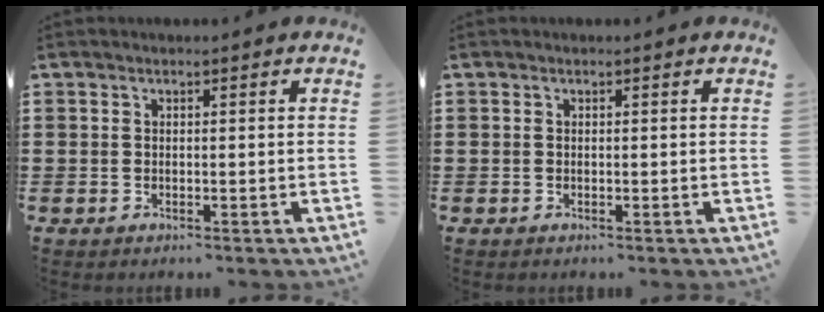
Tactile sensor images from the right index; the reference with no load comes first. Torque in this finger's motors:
{"motor_torque": [-0.07, 0.36, -0.48, -0.16]}